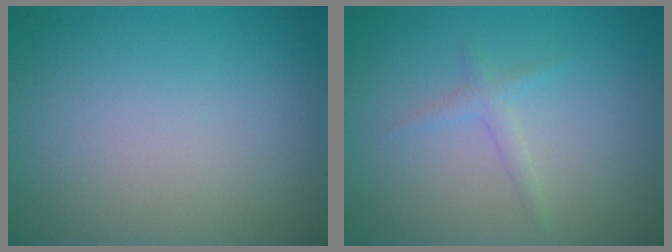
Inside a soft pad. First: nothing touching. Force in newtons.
{"total": 1.2, "press": 1.2, "slide": 0.0}